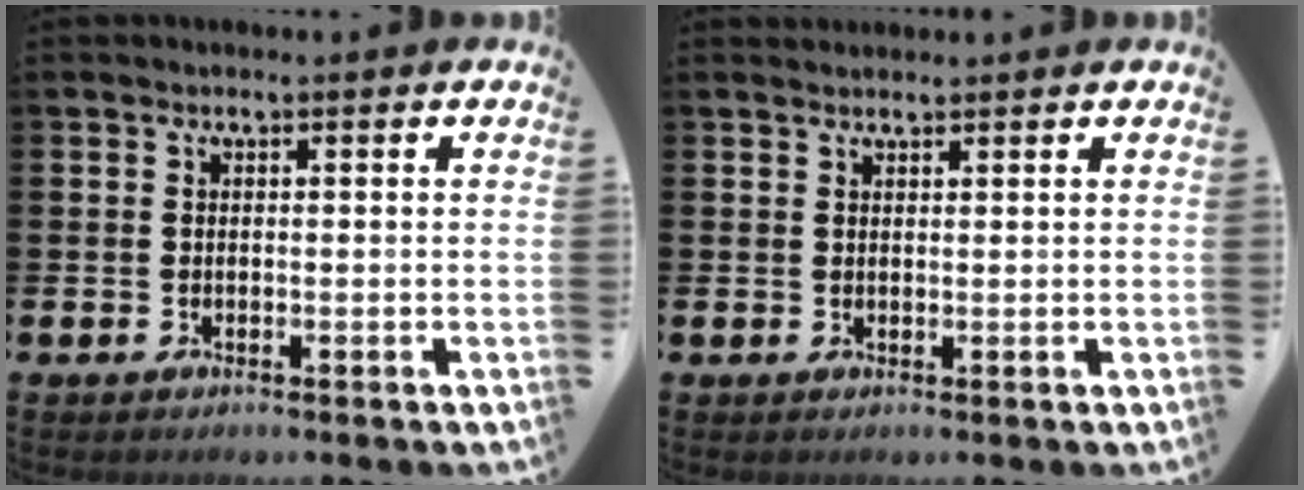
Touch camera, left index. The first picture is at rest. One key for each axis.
{"total": 0.9, "fx": 0.9, "fy": 0.1, "fz": 0.1, "tx": 0.004, "ty": -0.001, "tz": 0.014}